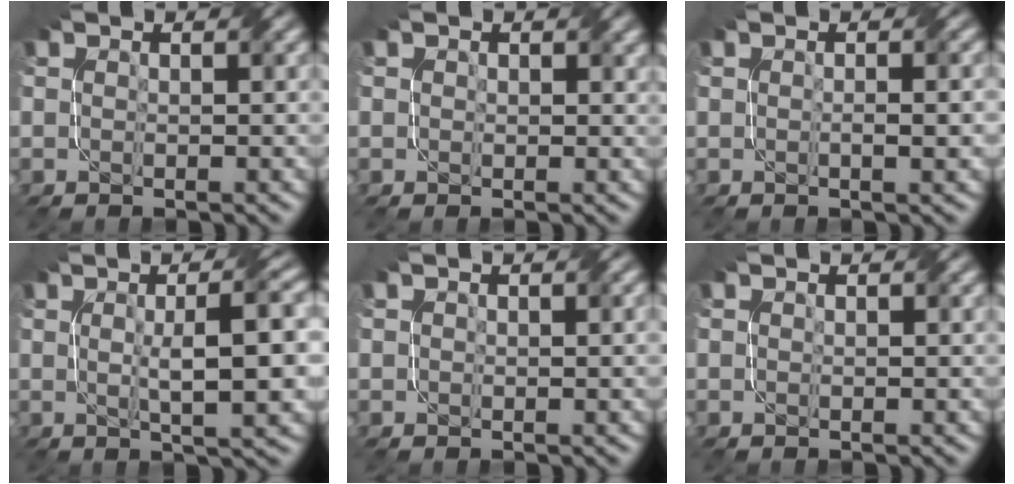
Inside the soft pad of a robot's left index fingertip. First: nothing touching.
{"total": 1.3, "force": [0.7, 1.0, 0.2], "torque": [-0.003, -0.003, 0.008]}
{"total": 1.6, "force": [-0.1, 0.3, 1.6], "torque": [-0.025, 0.000, -0.001]}
{"total": 7.0, "force": [0.5, 1.6, 6.8], "torque": [-0.092, 0.008, 0.010]}
{"total": 0.8, "force": [0.3, 0.5, 0.5], "torque": [-0.007, -0.001, 0.006]}
{"total": 0.0}